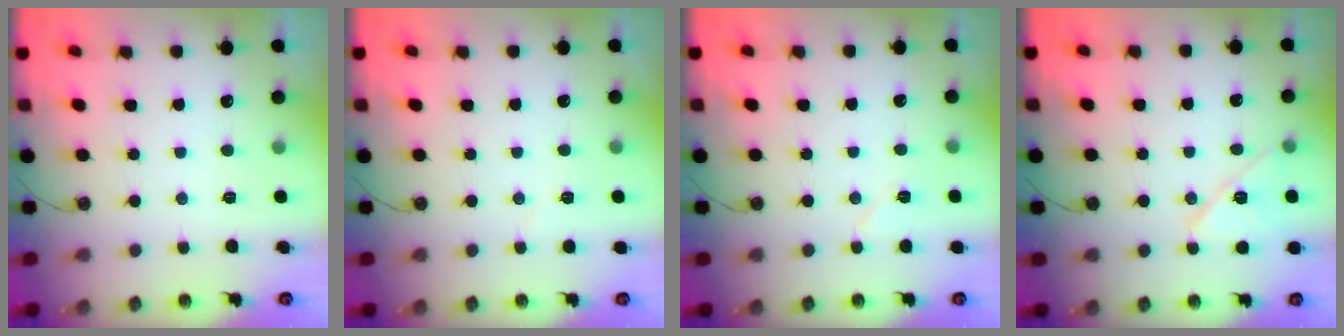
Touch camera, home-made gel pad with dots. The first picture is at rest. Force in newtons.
{"total": 3.0, "press": 3.0, "slide": 0.3}
{"total": 4.6, "press": 4.5, "slide": 0.9}
{"total": 12.1, "press": 11.7, "slide": 3.3}